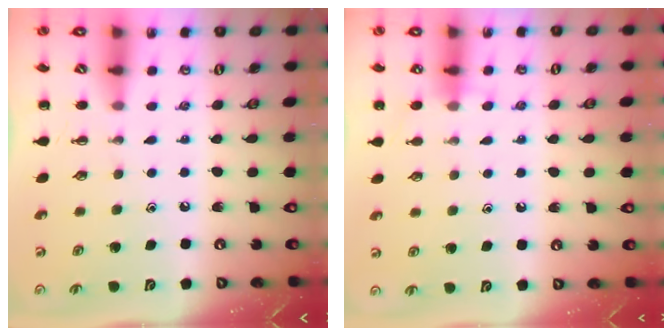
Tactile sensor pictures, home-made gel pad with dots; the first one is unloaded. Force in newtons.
{"total": 6.9, "press": 6.4, "slide": 2.7}